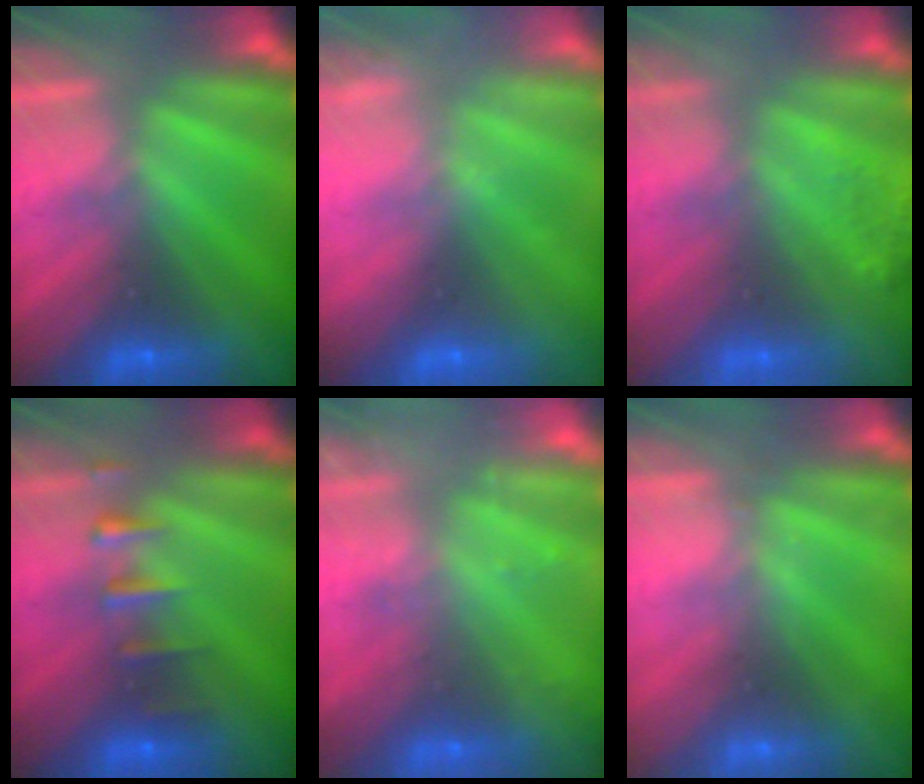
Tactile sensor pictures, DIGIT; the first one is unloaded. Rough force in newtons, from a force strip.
{"total": 2.3}
{"total": 7.0}
{"total": 2.4}
{"total": 2.4}
{"total": 2.1}